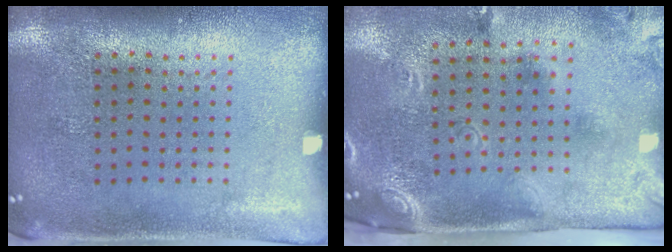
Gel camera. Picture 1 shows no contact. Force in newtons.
{"total": 2.8, "press": 1.9, "slide": 2.0}